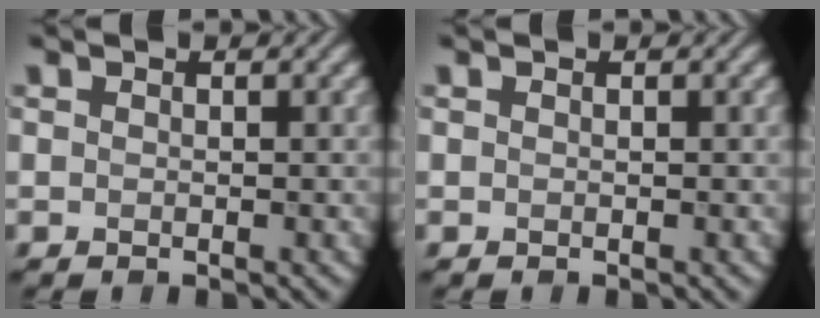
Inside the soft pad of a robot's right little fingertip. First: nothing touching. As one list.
[{"total": 0.0}]